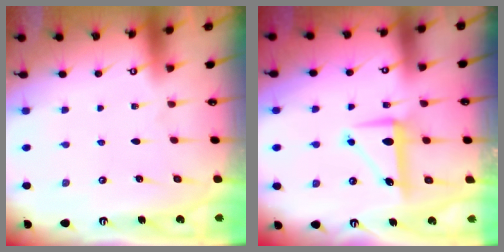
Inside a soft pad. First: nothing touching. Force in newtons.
{"total": 8.3, "press": 8.3, "slide": 0.2}